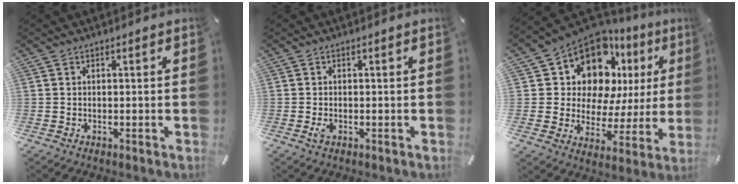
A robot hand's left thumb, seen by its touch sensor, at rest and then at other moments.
{"total": 1.5, "force": [-0.5, 0.8, 1.2], "torque": [-0.027, -0.002, -0.011]}
{"total": 13.7, "force": [8.8, 8.9, 5.7], "torque": [-0.104, -0.080, 0.157]}